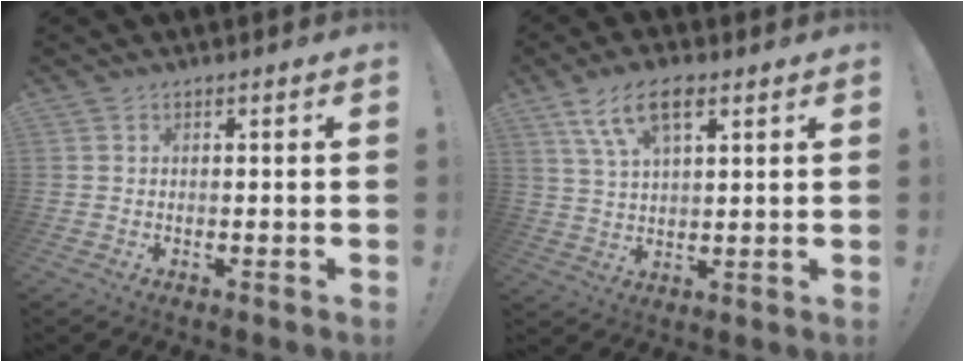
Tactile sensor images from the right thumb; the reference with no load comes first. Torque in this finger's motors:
{"motor_torque": [0.04, 0.04, 0.10, 0.23, 0.27]}